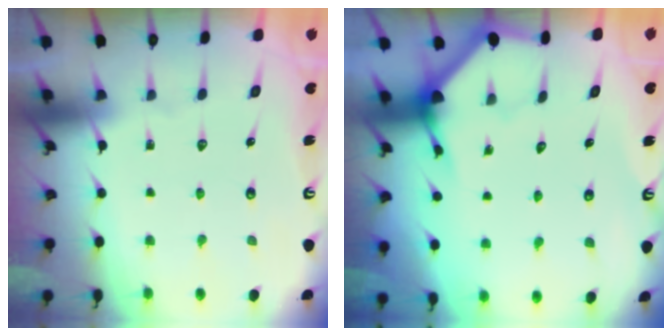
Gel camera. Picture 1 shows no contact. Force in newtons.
{"total": 4.0, "press": 4.0, "slide": 0.2}